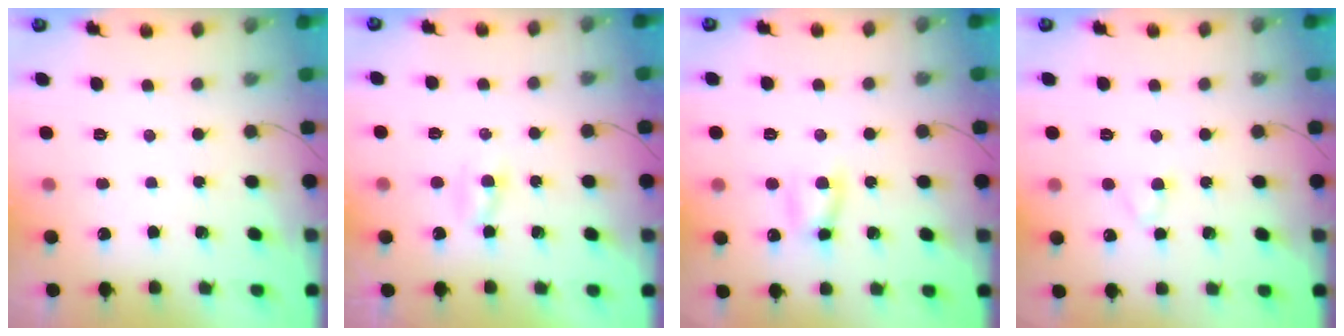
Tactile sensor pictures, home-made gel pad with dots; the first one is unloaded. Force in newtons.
{"total": 1.6, "press": 1.4, "slide": 0.7}
{"total": 5.7, "press": 5.6, "slide": 0.6}
{"total": 2.7, "press": 2.5, "slide": 1.1}